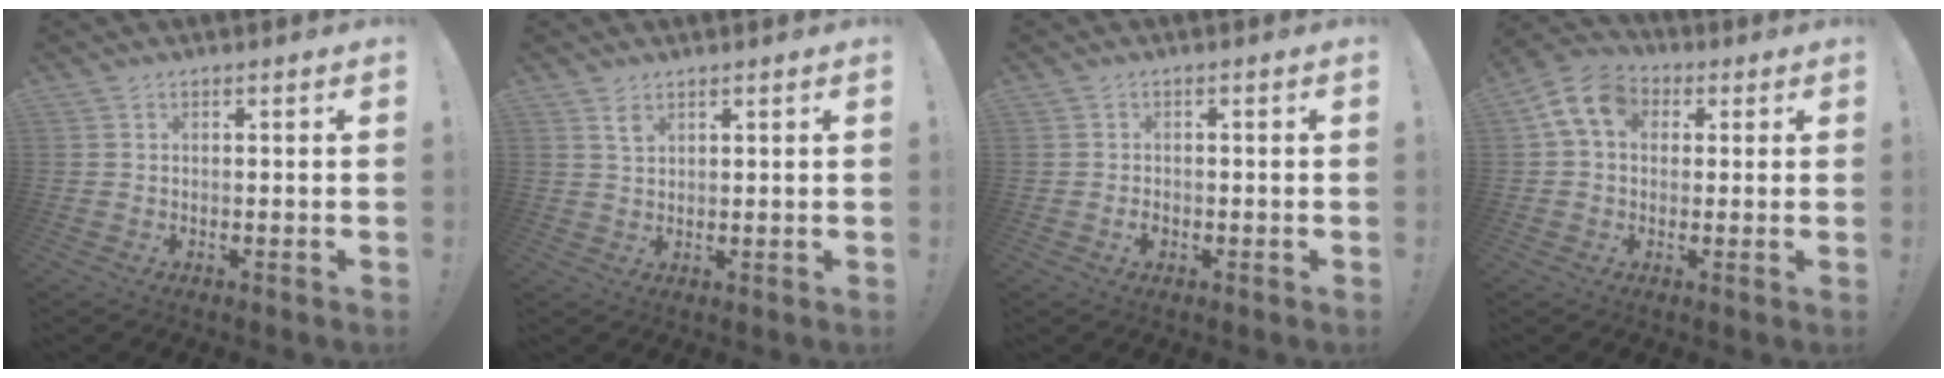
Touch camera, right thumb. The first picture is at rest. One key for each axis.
{"total": 2.5, "fx": 1.7, "fy": 1.3, "fz": 1.4, "tx": -0.018, "ty": -0.007, "tz": 0.029}
{"total": 1.9, "fx": -0.9, "fy": 1.4, "fz": 1.0, "tx": -0.011, "ty": 0.002, "tz": -0.015}
{"total": 10.3, "fx": 3.0, "fy": 7.6, "fz": 6.3, "tx": -0.113, "ty": 0.005, "tz": 0.060}